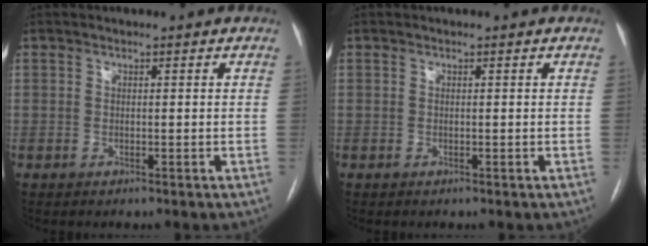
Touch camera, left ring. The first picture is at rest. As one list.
[{"total": 0.0}]